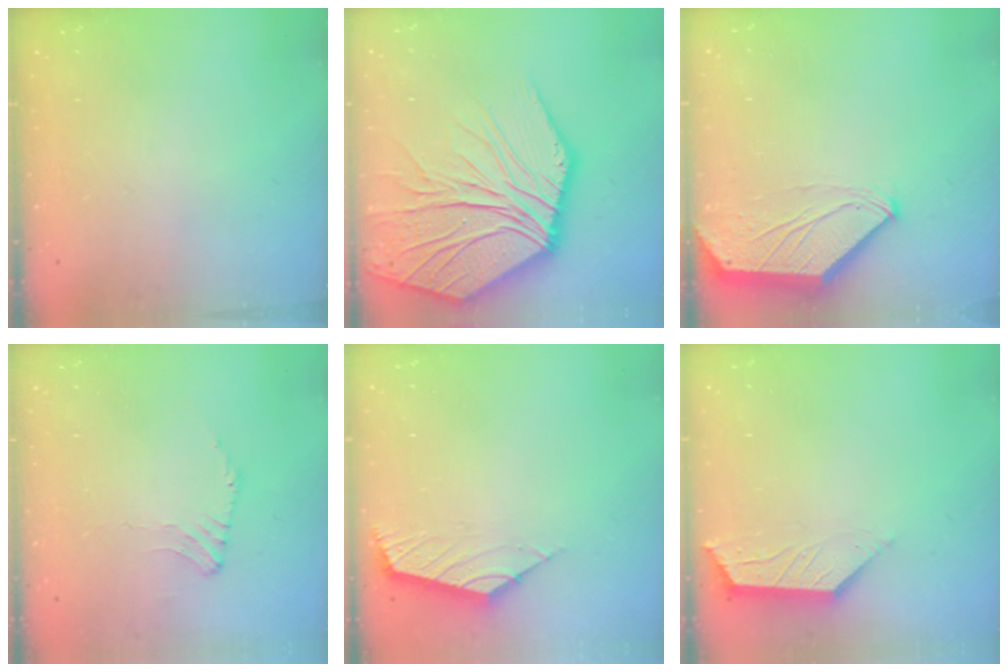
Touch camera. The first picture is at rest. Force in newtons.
{"total": 20.8, "press": 20.6, "slide": 3.1}
{"total": 0.0}
{"total": 0.0}
{"total": 2.5, "press": 2.5, "slide": 0.6}
{"total": 3.0, "press": 2.9, "slide": 0.5}